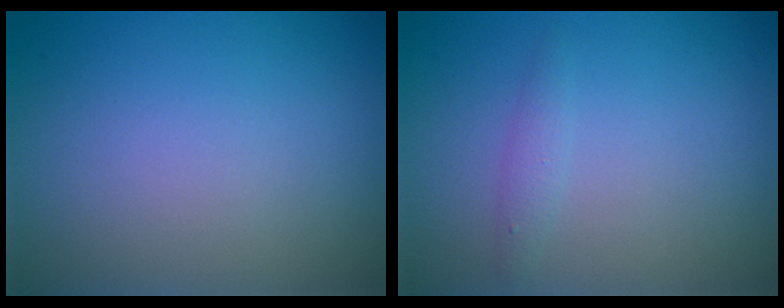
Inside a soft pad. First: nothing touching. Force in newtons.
{"total": 1.0, "press": 1.0, "slide": 0.1}